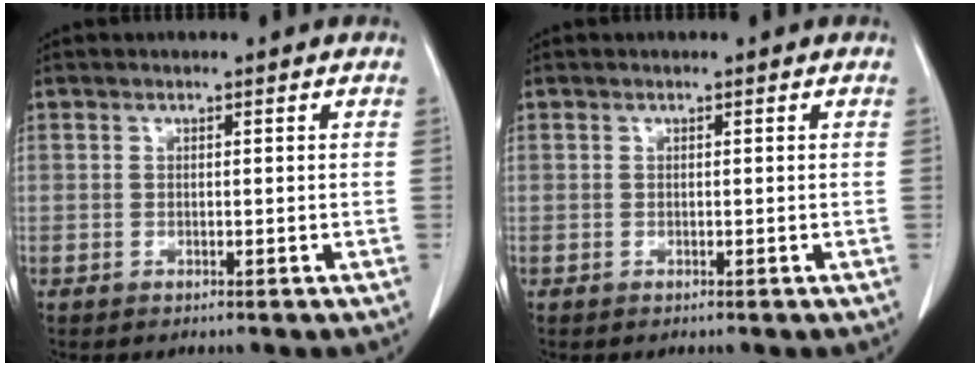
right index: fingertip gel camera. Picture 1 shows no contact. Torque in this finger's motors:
{"motor_torque": [-0.05, 0.02, 0.00, 0.00]}